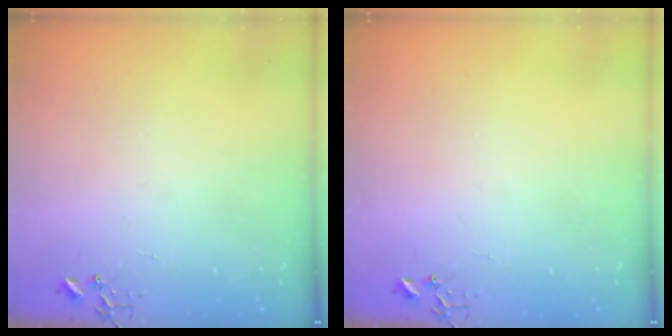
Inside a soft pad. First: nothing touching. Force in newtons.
{"total": 0.0}